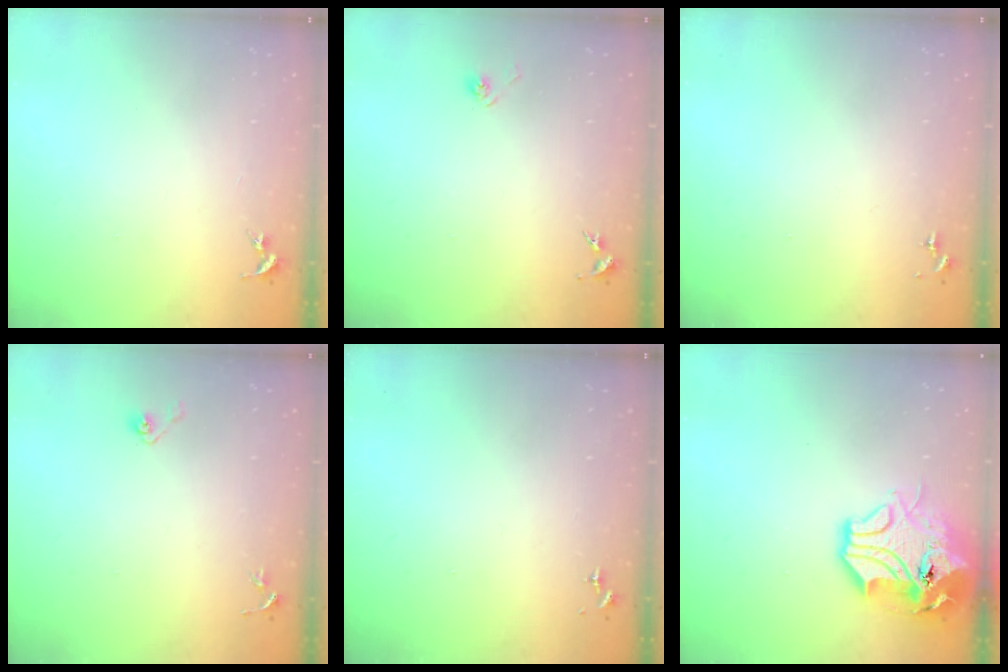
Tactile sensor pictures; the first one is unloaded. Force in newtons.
{"total": 2.9, "press": 2.5, "slide": 1.5}
{"total": 0.0}
{"total": 3.7, "press": 3.2, "slide": 1.9}
{"total": 0.0}
{"total": 17.8, "press": 17.5, "slide": 2.8}